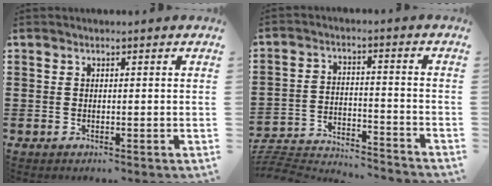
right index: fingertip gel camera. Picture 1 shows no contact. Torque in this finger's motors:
{"motor_torque": [-1.51, 0.63, -1.05, -0.21]}